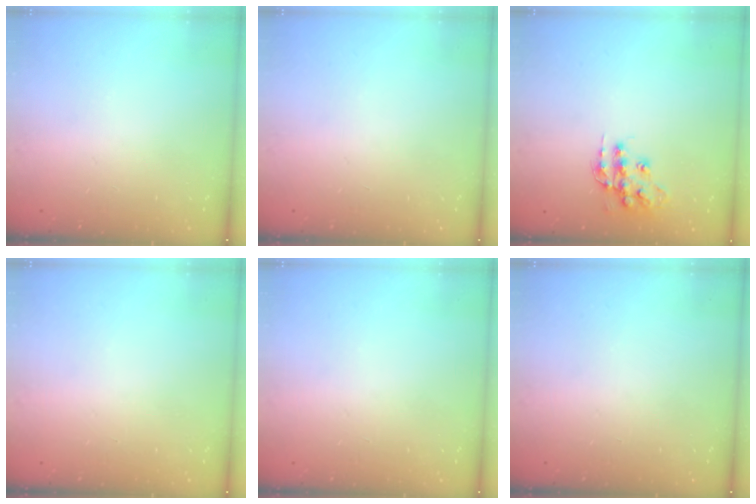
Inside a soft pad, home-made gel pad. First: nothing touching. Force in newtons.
{"total": 0.0}
{"total": 12.5, "press": 12.5, "slide": 0.9}
{"total": 0.0}
{"total": 0.0}
{"total": 0.0}